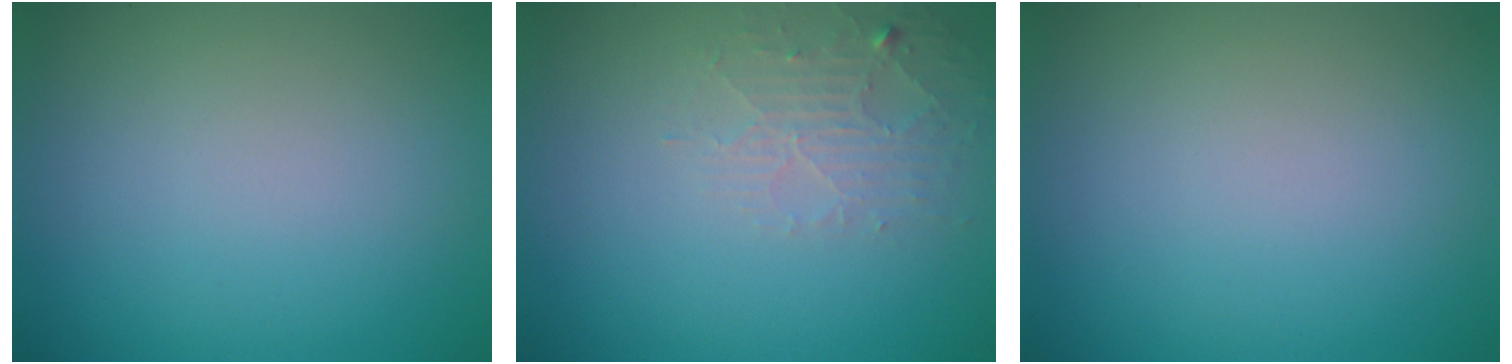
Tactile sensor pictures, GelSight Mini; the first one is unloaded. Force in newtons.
{"total": 2.2, "press": 2.2, "slide": 0.5}
{"total": 0.0}